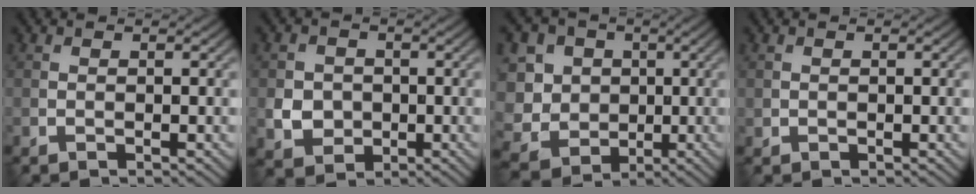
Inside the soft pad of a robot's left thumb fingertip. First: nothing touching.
{"total": 4.2, "force": [-0.6, 3.8, 1.7], "torque": [-0.042, -0.006, -0.016]}
{"total": 10.2, "force": [-0.8, 9.0, 4.7], "torque": [-0.167, -0.001, -0.028]}
{"total": 0.6, "force": [0.1, 0.6, 0.1], "torque": [-0.001, -0.004, 0.003]}